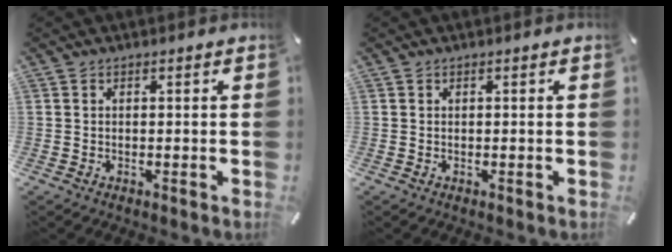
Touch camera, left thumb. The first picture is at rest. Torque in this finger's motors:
{"motor_torque": [-0.01, -0.01, -0.02, 0.03, 0.00]}